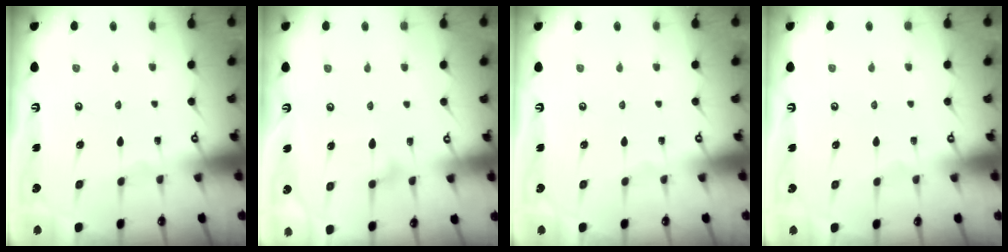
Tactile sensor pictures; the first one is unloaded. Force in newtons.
{"total": 7.9, "press": 7.9, "slide": 0.4}
{"total": 0.0}
{"total": 3.8, "press": 3.8, "slide": 0.1}